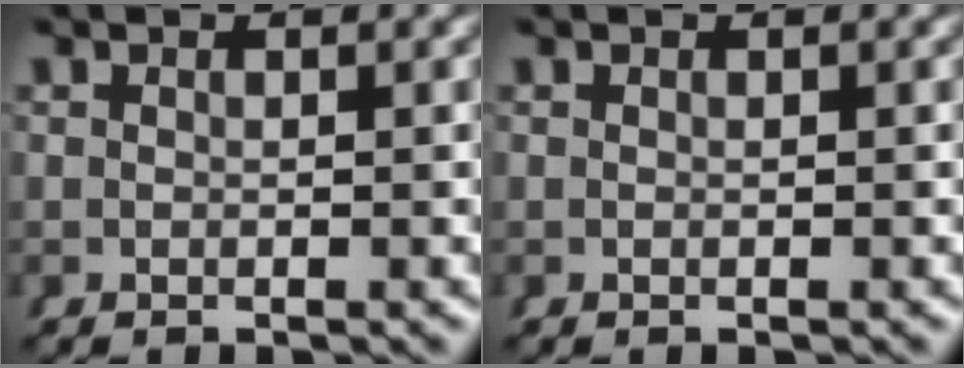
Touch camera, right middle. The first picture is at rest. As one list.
[{"total": 0.0}]